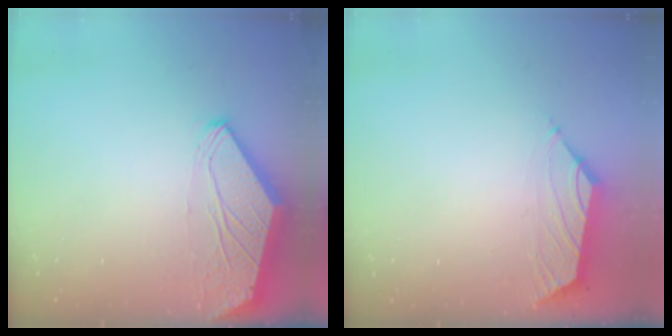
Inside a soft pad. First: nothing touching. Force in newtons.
{"total": 1.6, "press": 1.4, "slide": 0.6}